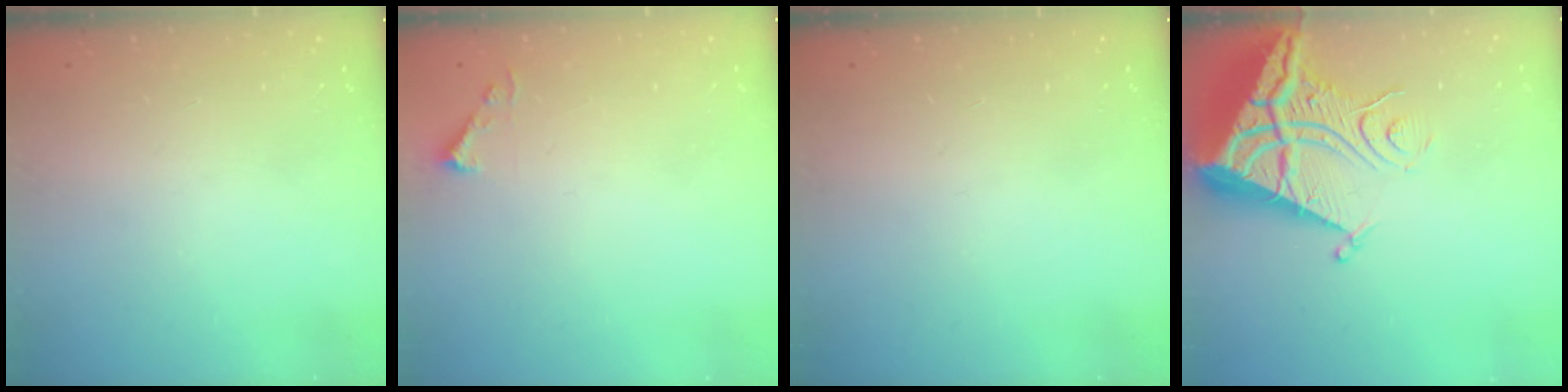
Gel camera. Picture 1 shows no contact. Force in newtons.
{"total": 3.7, "press": 3.7, "slide": 0.4}
{"total": 0.0}
{"total": 12.2, "press": 12.1, "slide": 1.3}